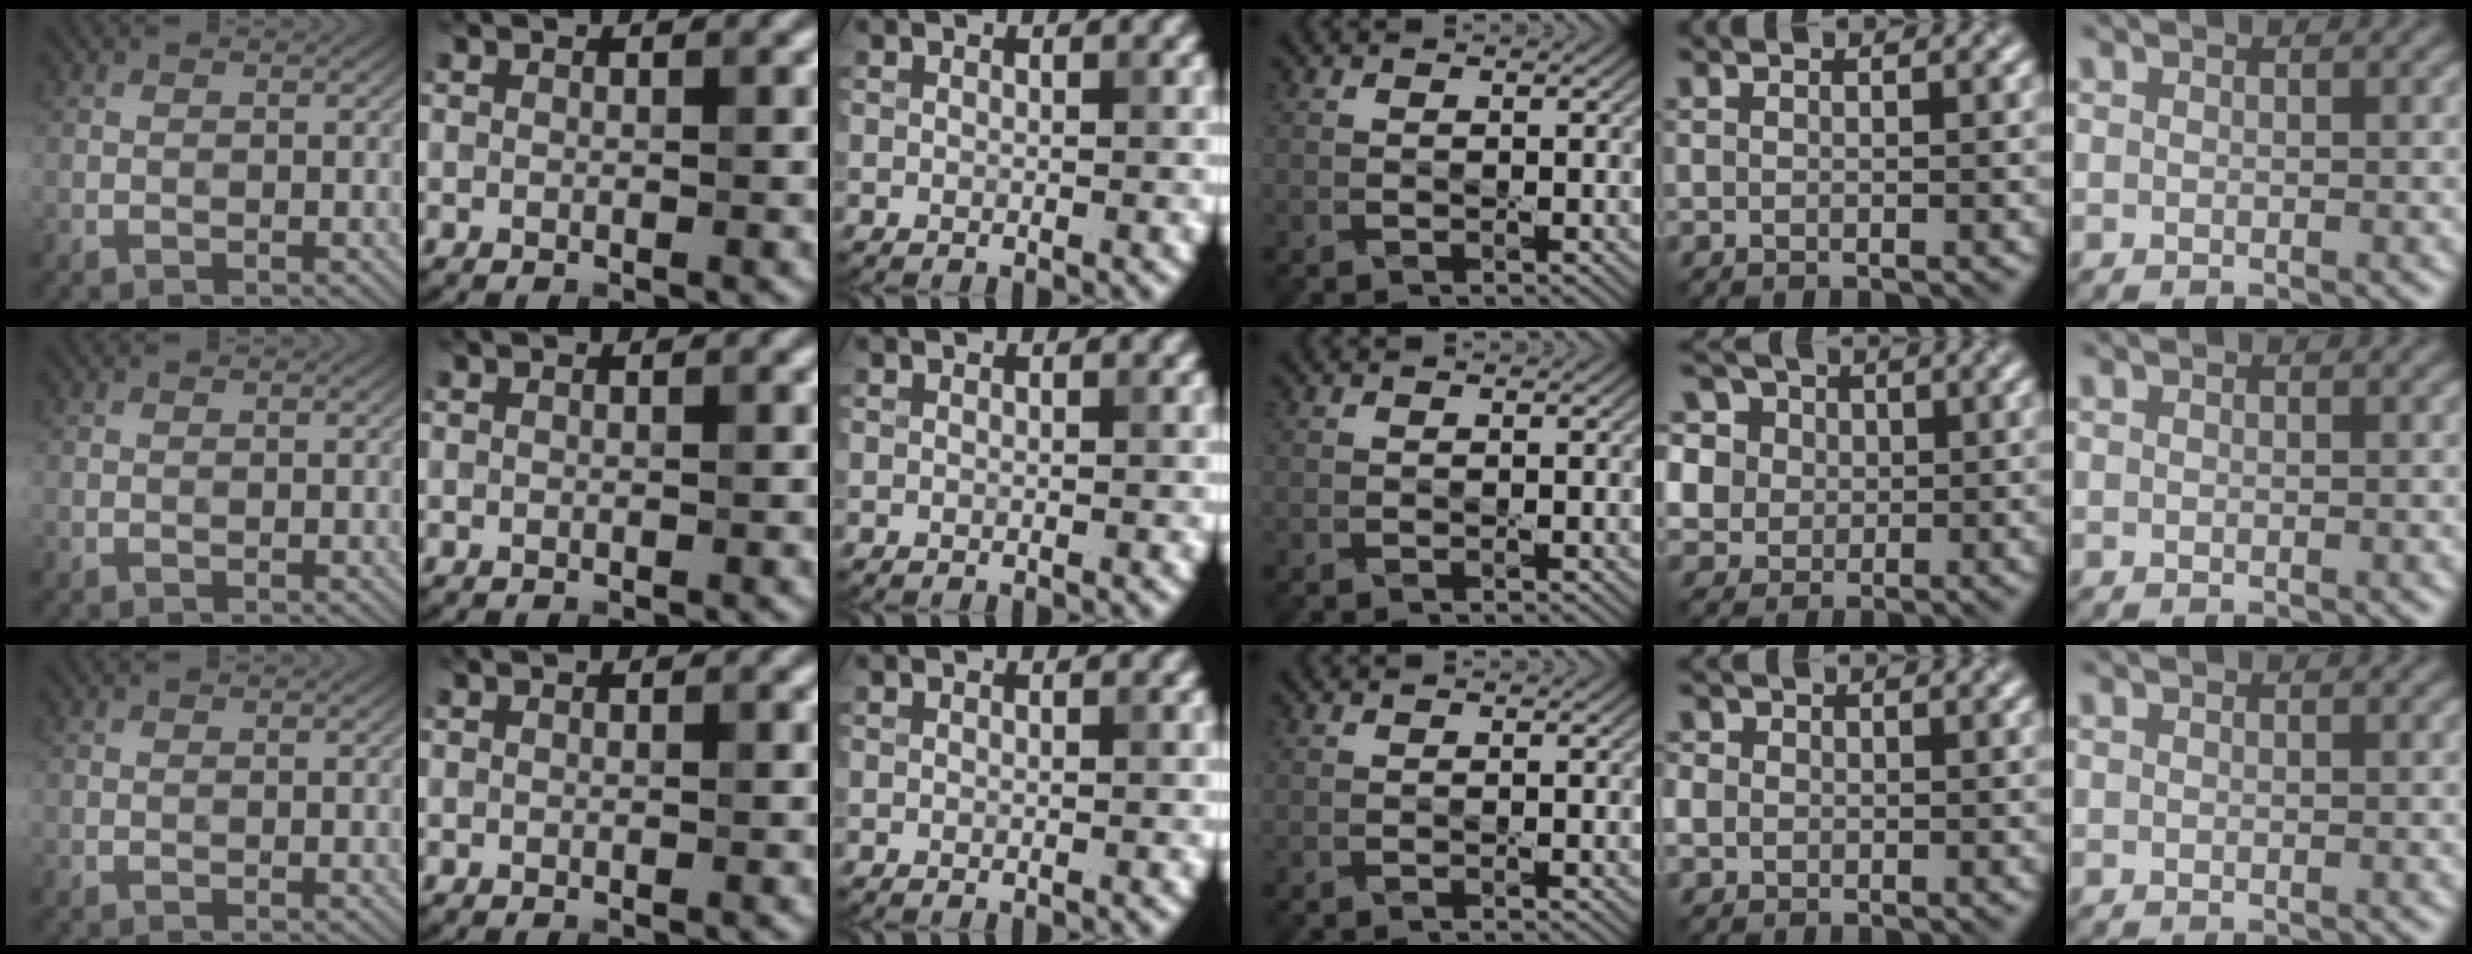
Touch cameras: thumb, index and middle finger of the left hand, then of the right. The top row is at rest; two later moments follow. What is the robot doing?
{"motion": "press", "object": "calculator"}